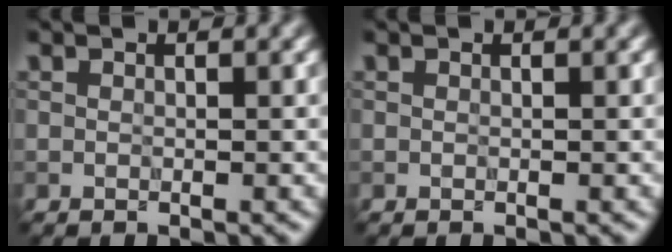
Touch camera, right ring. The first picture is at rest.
{"total": 0.0}